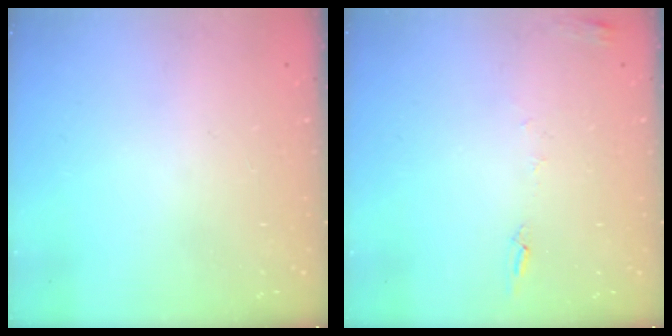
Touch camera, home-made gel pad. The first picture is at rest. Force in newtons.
{"total": 6.0, "press": 6.0, "slide": 0.6}